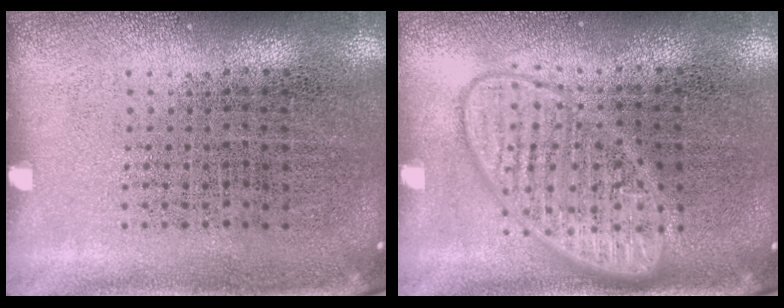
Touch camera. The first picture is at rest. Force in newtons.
{"total": 2.6, "press": 2.6, "slide": 0.4}